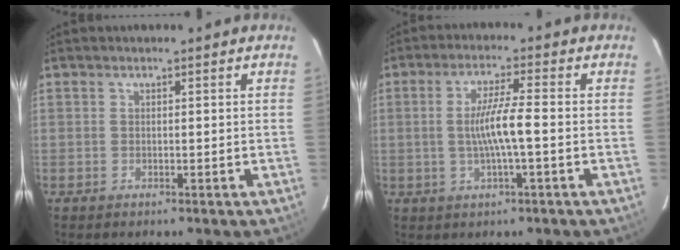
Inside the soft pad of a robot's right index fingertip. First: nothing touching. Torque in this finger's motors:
{"motor_torque": [1.07, 0.09, 0.60, 0.15]}